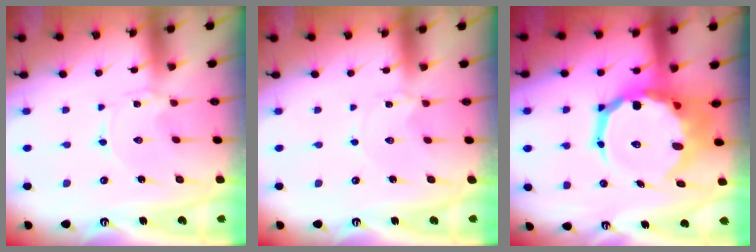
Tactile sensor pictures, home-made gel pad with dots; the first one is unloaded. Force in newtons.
{"total": 1.6, "press": 1.6, "slide": 0.3}
{"total": 17.7, "press": 17.3, "slide": 3.8}